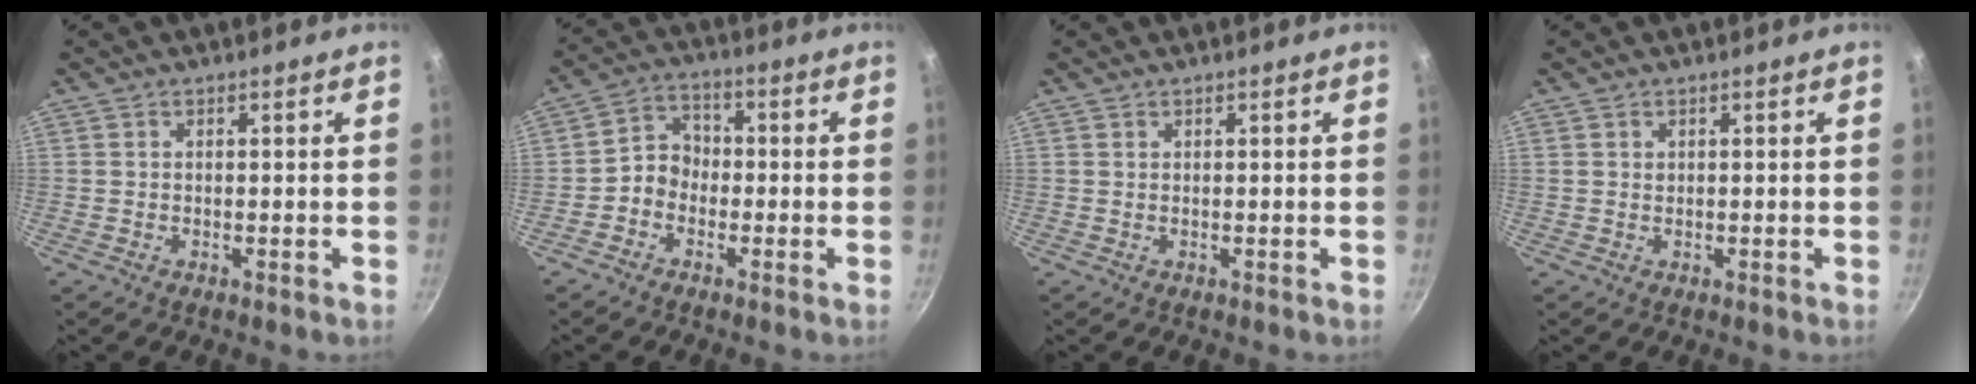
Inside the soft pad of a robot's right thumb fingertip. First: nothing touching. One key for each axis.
{"total": 5.3, "fx": -1.5, "fy": 4.5, "fz": 2.4, "tx": -0.011, "ty": 0.025, "tz": -0.043}
{"total": 0.0}
{"total": 0.5, "fx": 0.4, "fy": 0.3, "fz": 0.2, "tx": -0.003, "ty": -0.001, "tz": 0.007}